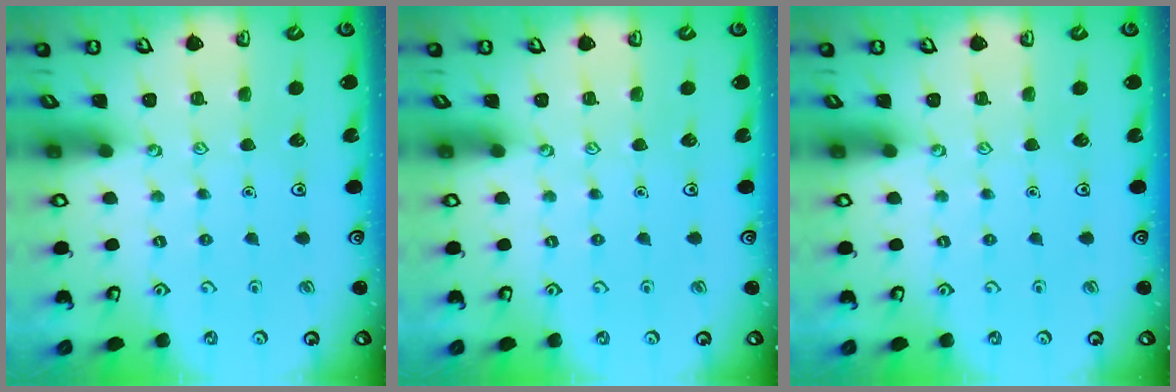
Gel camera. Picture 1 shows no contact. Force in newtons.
{"total": 0.0}
{"total": 0.0}